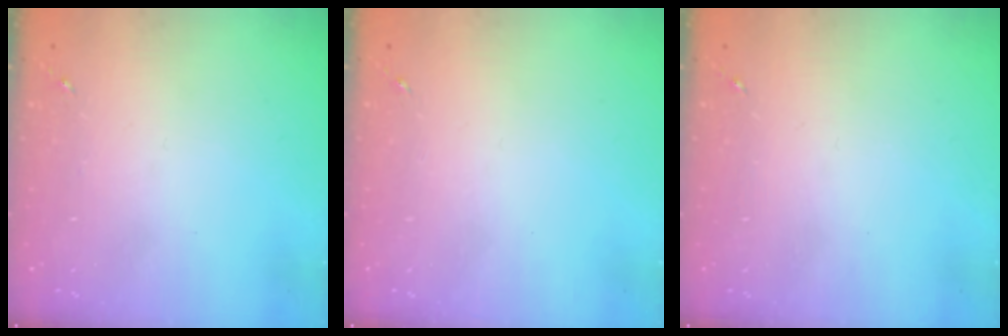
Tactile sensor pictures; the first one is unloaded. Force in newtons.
{"total": 0.0}
{"total": 0.0}